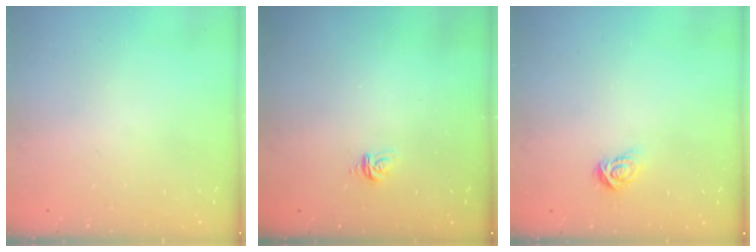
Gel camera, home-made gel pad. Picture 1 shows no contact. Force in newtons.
{"total": 3.4, "press": 3.4, "slide": 0.2}
{"total": 3.3, "press": 3.3, "slide": 0.4}